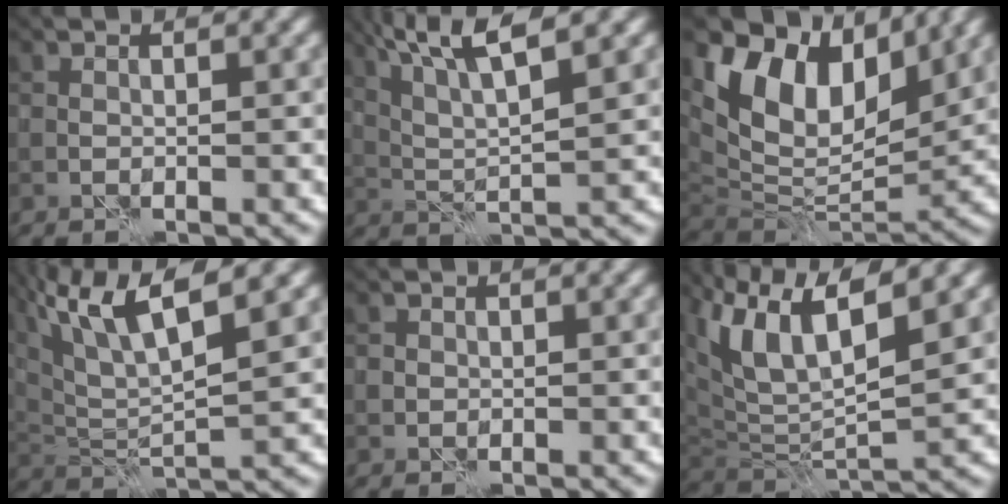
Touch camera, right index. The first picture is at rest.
{"total": 6.2, "force": [3.4, 1.2, 5.0], "torque": [-0.097, 0.008, 0.068]}
{"total": 11.3, "force": [5.6, 6.5, 7.4], "torque": [-0.136, 0.001, 0.104]}
{"total": 9.1, "force": [5.2, 2.3, 7.1], "torque": [-0.140, 0.014, 0.097]}
{"total": 0.8, "force": [0.1, 0.8, 0.0], "torque": [0.005, -0.004, 0.001]}
{"total": 9.6, "force": [5.3, 3.2, 7.3], "torque": [-0.151, 0.013, 0.096]}